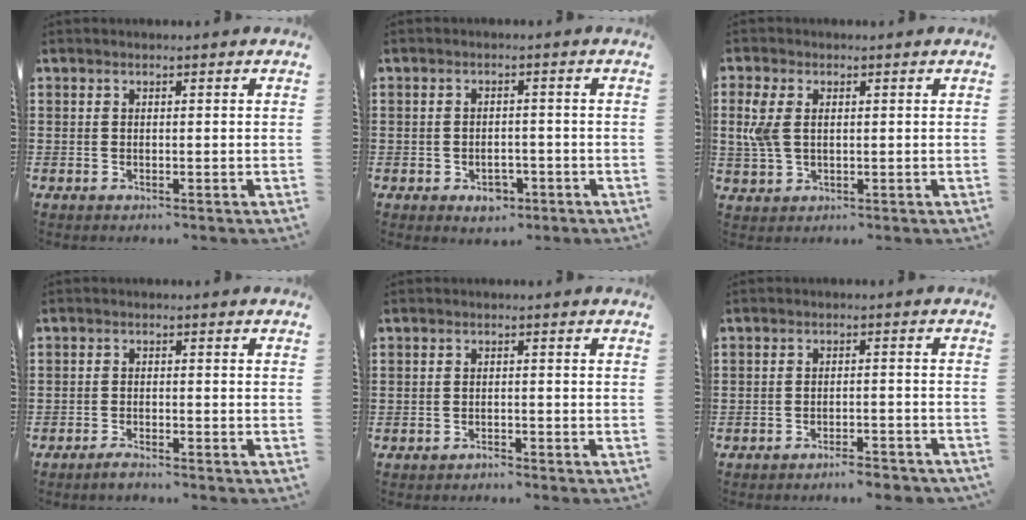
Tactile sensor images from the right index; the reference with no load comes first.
{"total": 2.9, "force": [-1.6, 1.8, 1.6], "torque": [-0.032, -0.001, -0.030]}
{"total": 4.7, "force": [1.0, 2.8, 3.7], "torque": [-0.100, 0.001, 0.011]}
{"total": 1.5, "force": [-1.5, 0.1, 0.4], "torque": [-0.009, 0.001, -0.028]}
{"total": 1.0, "force": [-0.9, 0.1, -0.2], "torque": [0.002, 0.003, -0.020]}
{"total": 2.8, "force": [-2.8, 0.0, 0.6], "torque": [-0.011, 0.001, -0.057]}